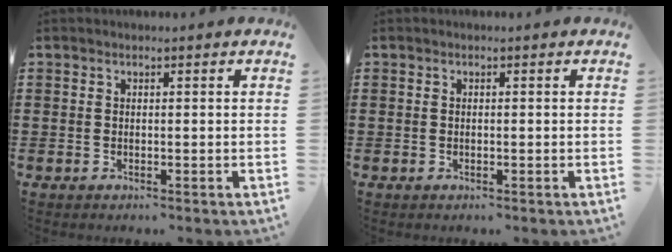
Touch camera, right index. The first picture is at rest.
{"total": 0.0}